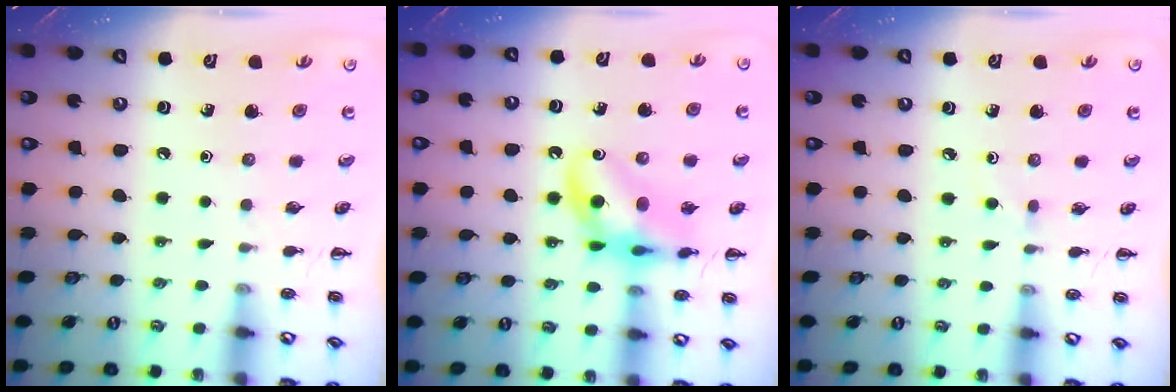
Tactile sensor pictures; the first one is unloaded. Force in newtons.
{"total": 13.2, "press": 12.9, "slide": 2.6}
{"total": 2.7, "press": 2.5, "slide": 1.2}